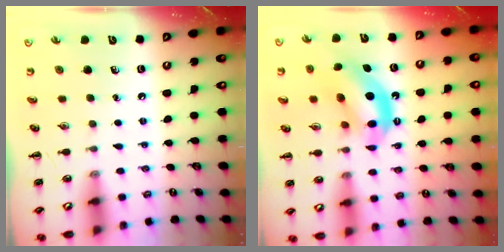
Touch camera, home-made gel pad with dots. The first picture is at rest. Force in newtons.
{"total": 11.9, "press": 11.5, "slide": 3.0}